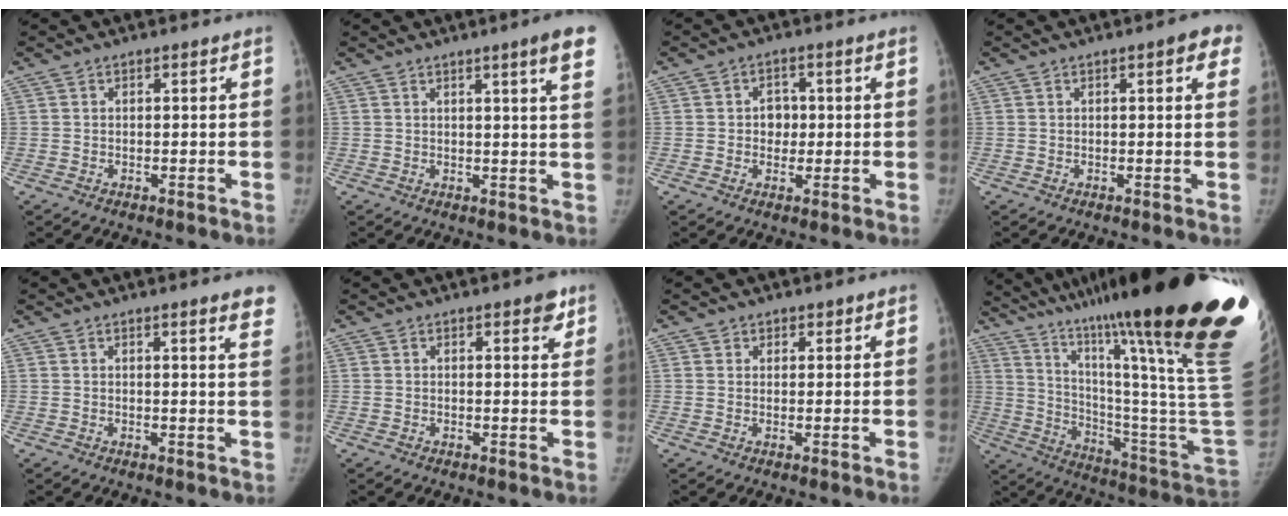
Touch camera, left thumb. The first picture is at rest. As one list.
[{"total": 7.1, "force": [4.3, -0.1, 5.7], "torque": [-0.065, -0.016, 0.045]}, {"total": 3.8, "force": [0.2, 3.2, 2.0], "torque": [-0.003, 0.006, -0.001]}, {"total": 4.4, "force": [1.9, 1.3, 3.7], "torque": [-0.028, 0.001, 0.013]}, {"total": 5.6, "force": [4.2, 0.4, 3.7], "torque": [-0.034, -0.015, 0.036]}, {"total": 3.0, "force": [1.8, 1.3, 2.0], "torque": [-0.009, -0.006, 0.018]}, {"total": 1.9, "force": [1.2, 1.4, 0.0], "torque": [0.026, -0.005, 0.010]}, {"total": 44.0, "force": [27.7, 6.2, 33.6], "torque": [-0.333, -0.126, 0.417]}]